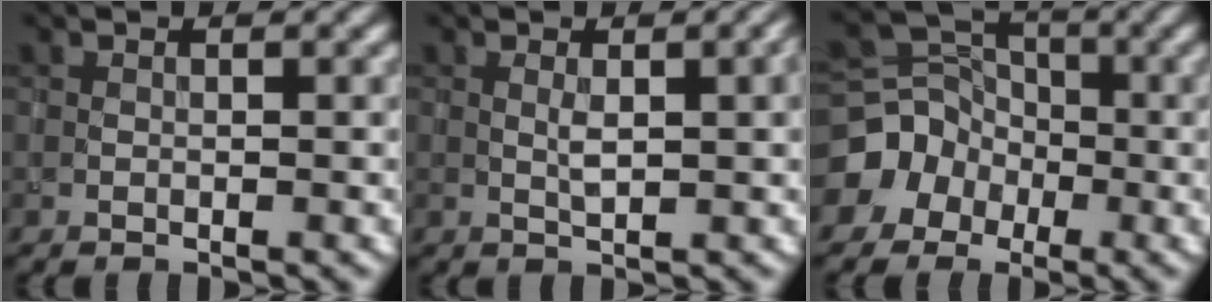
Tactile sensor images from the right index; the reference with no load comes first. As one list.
[{"total": 3.1, "force": [0.4, 0.6, 3.0], "torque": [-0.059, 0.005, 0.007]}, {"total": 6.2, "force": [-2.3, 5.5, 1.7], "torque": [-0.008, 0.010, -0.060]}]